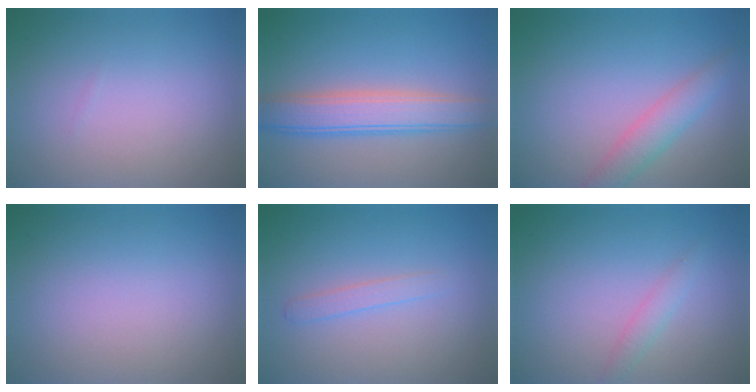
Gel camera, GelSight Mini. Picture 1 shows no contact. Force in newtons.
{"total": 5.0, "press": 5.0, "slide": 0.5}
{"total": 2.9, "press": 2.9, "slide": 0.1}
{"total": 0.0}
{"total": 1.2, "press": 1.2, "slide": 0.1}
{"total": 1.3, "press": 1.3, "slide": 0.0}